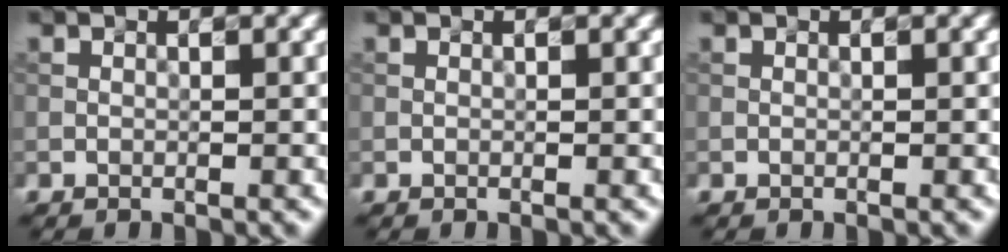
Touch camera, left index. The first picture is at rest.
{"total": 0.0}
{"total": 0.0}